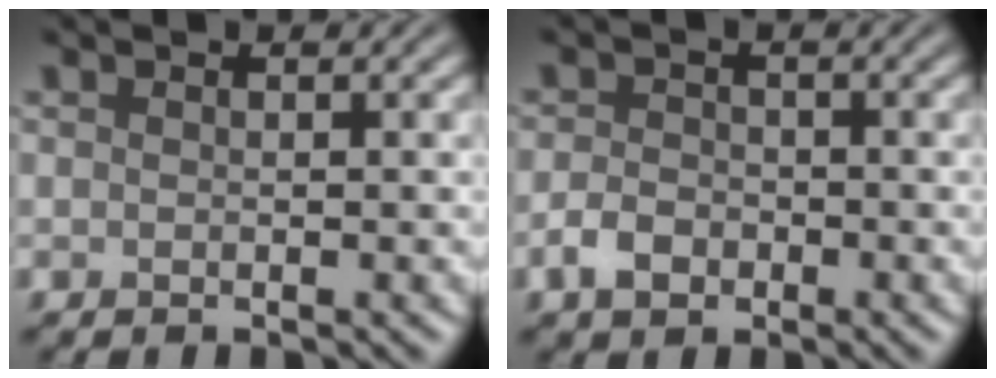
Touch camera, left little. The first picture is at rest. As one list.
[{"total": 2.4, "force": [-1.2, 1.7, 1.3], "torque": [-0.022, 0.001, -0.028]}]